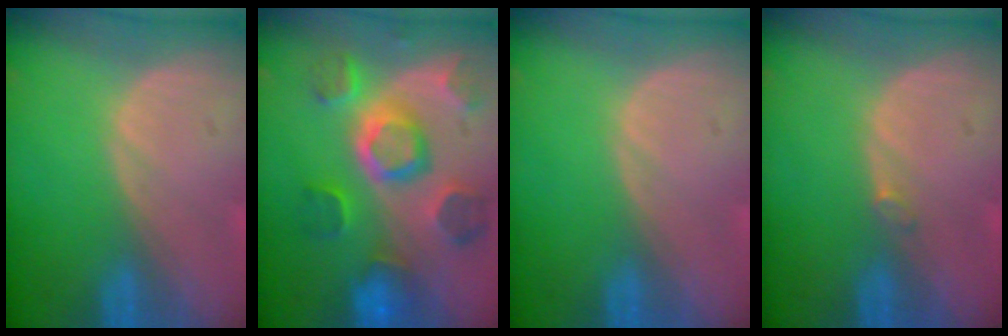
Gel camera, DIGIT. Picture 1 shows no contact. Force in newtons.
{"total": 11.1, "press": 9.9, "slide": 5.0}
{"total": 0.0}
{"total": 0.6, "press": 0.6, "slide": 0.1}